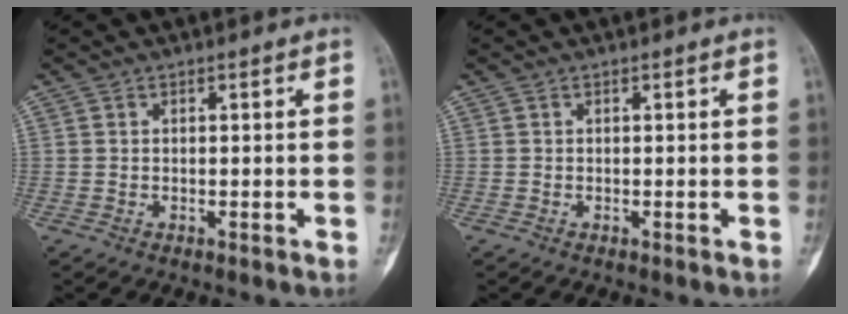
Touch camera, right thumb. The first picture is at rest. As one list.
[{"total": 0.0}]